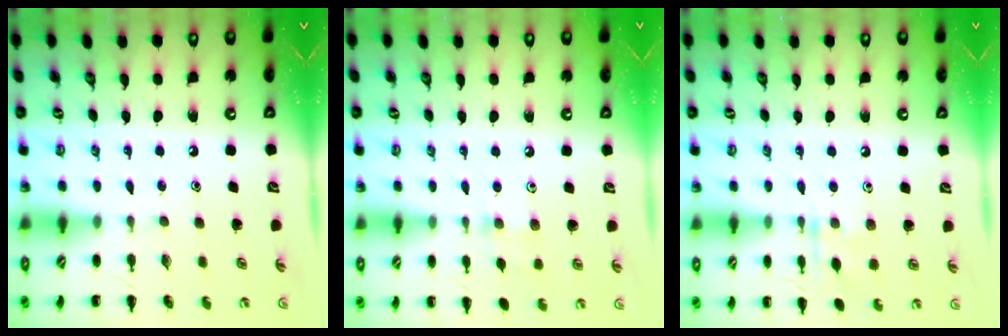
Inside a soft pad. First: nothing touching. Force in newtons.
{"total": 5.6, "press": 5.4, "slide": 1.6}
{"total": 7.1, "press": 6.9, "slide": 1.6}